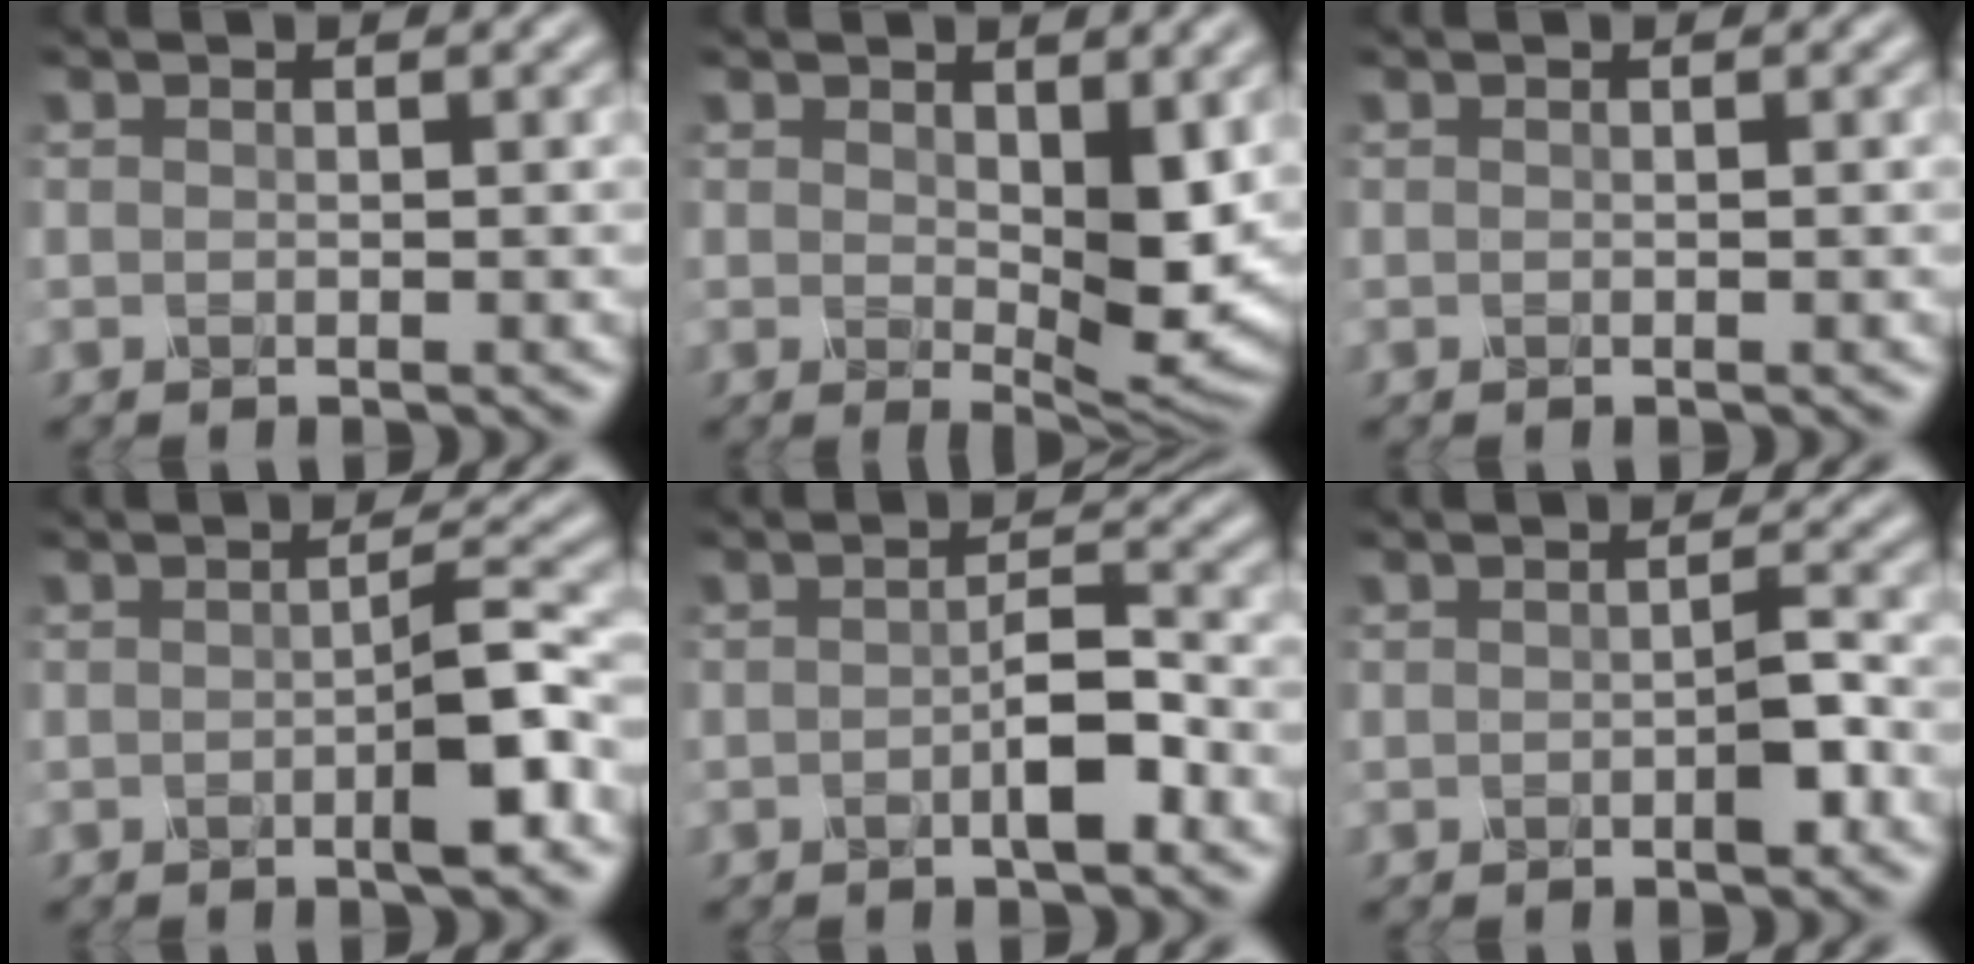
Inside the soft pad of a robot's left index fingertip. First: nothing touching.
{"total": 5.3, "force": [0.7, 2.3, 4.7], "torque": [-0.085, -0.009, 0.017]}
{"total": 0.0}
{"total": 3.3, "force": [-1.1, 0.4, 3.1], "torque": [-0.052, 0.010, -0.024]}
{"total": 2.4, "force": [-1.0, 0.5, 2.1], "torque": [-0.043, 0.009, -0.021]}
{"total": 1.6, "force": [-0.8, 0.3, 1.4], "torque": [-0.027, 0.006, -0.014]}